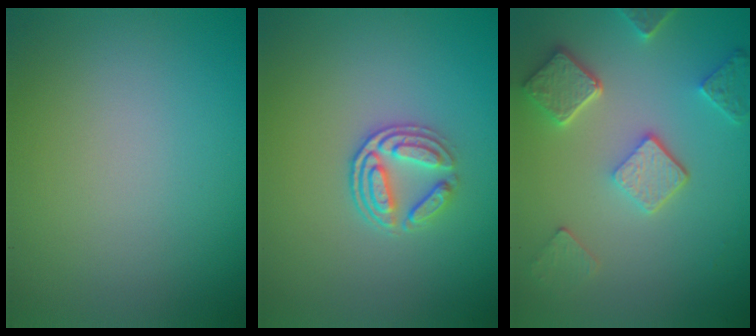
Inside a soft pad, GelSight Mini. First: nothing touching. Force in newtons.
{"total": 3.1, "press": 2.6, "slide": 1.7}
{"total": 5.1, "press": 3.9, "slide": 3.2}